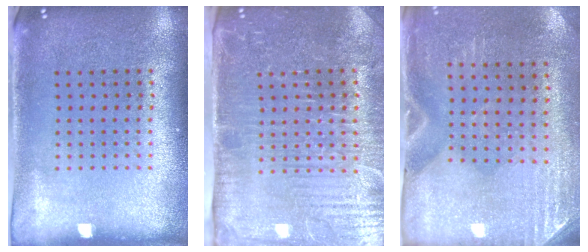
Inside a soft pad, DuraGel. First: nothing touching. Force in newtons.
{"total": 5.0, "press": 4.5, "slide": 2.2}
{"total": 3.0, "press": 2.6, "slide": 1.5}